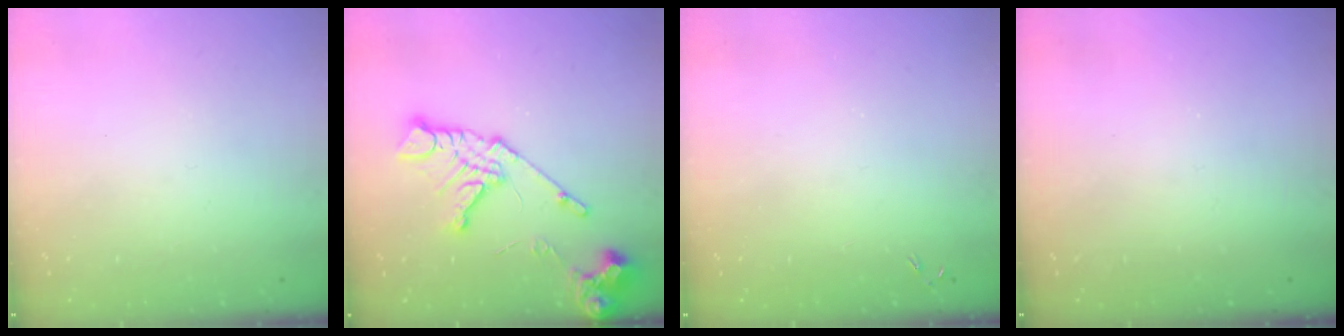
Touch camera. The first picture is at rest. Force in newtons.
{"total": 14.5, "press": 14.4, "slide": 1.6}
{"total": 0.0}
{"total": 0.0}